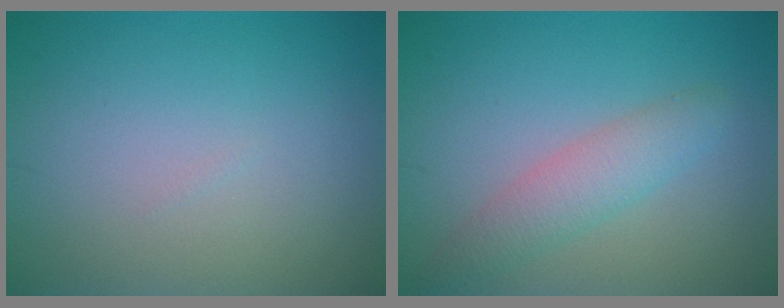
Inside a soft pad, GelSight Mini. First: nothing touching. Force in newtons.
{"total": 3.0, "press": 2.9, "slide": 0.2}